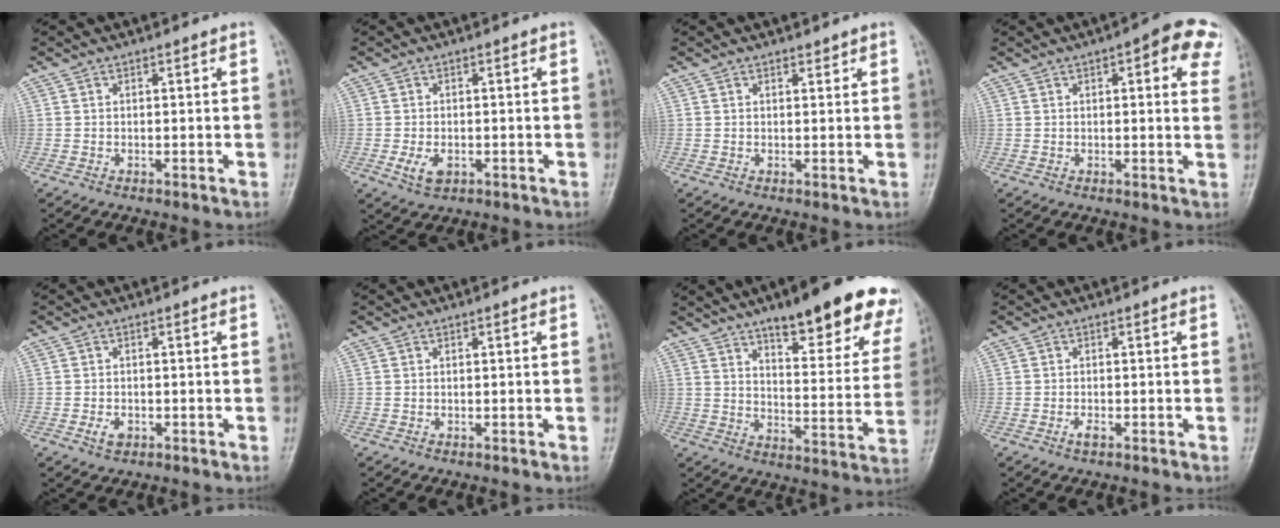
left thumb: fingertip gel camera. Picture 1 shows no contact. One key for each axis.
{"total": 3.7, "fx": -1.0, "fy": 2.4, "fz": 2.6, "tx": -0.047, "ty": -0.003, "tz": -0.013}
{"total": 0.9, "fx": 0.8, "fy": 0.4, "fz": 0.2, "tx": 0.000, "ty": -0.007, "tz": 0.011}
{"total": 10.0, "fx": 4.3, "fy": 3.5, "fz": 8.3, "tx": -0.062, "ty": -0.003, "tz": 0.038}
{"total": 2.2, "fx": -0.8, "fy": 1.5, "fz": 1.4, "tx": -0.022, "ty": 0.001, "tz": -0.012}
{"total": 0.0}
{"total": 22.9, "fx": 15.3, "fy": 6.3, "fz": 15.8, "tx": -0.164, "ty": -0.061, "tz": 0.203}
{"total": 1.2, "fx": -0.6, "fy": 0.5, "fz": 0.9, "tx": -0.018, "ty": 0.001, "tz": -0.012}